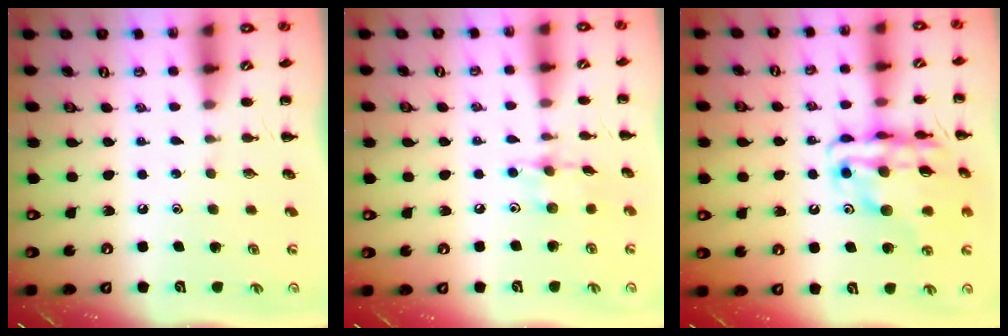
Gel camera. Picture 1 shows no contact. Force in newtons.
{"total": 6.9, "press": 6.8, "slide": 1.0}
{"total": 19.5, "press": 19.2, "slide": 3.6}